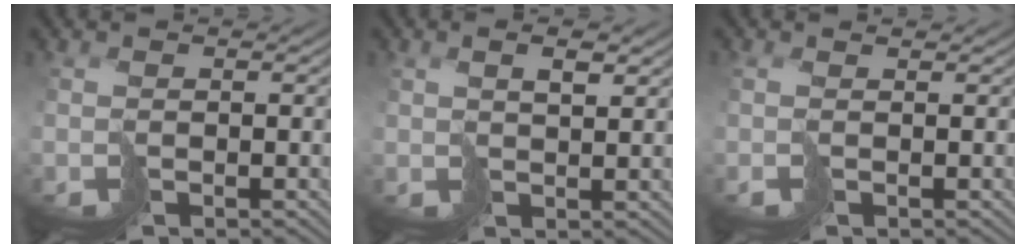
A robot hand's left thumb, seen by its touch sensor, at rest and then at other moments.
{"total": 2.5, "force": [1.8, 0.5, 1.6], "torque": [-0.028, 0.003, 0.037]}
{"total": 1.0, "force": [0.3, 0.1, 1.0], "torque": [-0.024, 0.003, 0.001]}